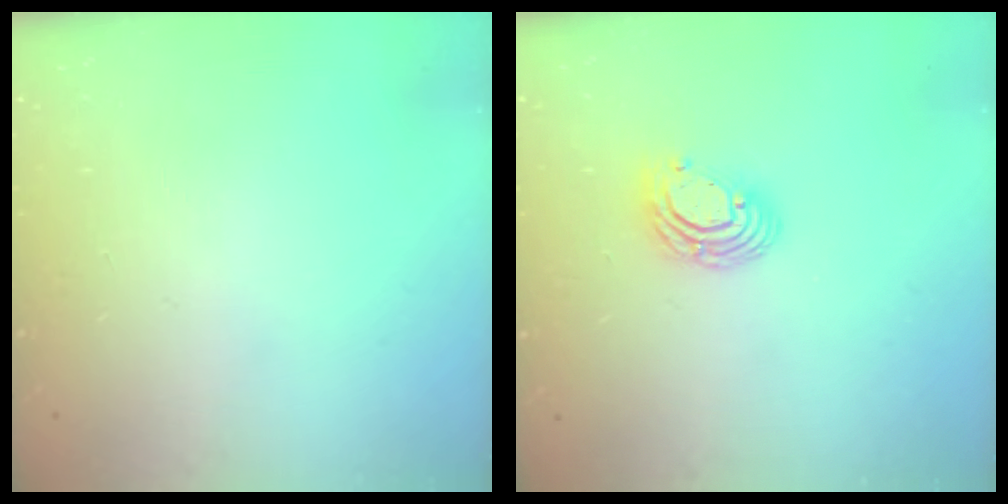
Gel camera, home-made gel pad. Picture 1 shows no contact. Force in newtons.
{"total": 9.5, "press": 9.4, "slide": 1.6}